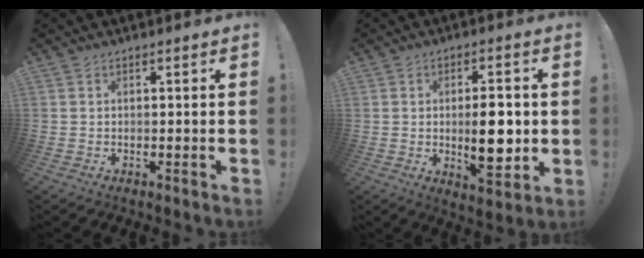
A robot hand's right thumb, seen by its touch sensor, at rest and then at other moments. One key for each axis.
{"total": 13.1, "fx": -1.4, "fy": 7.0, "fz": 11.0, "tx": -0.173, "ty": 0.004, "tz": -0.026}